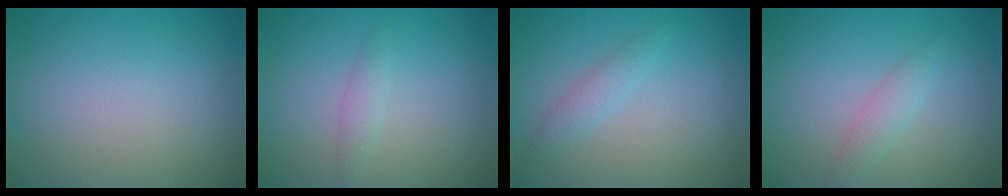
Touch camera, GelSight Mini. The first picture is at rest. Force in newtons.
{"total": 1.2, "press": 1.2, "slide": 0.0}
{"total": 1.5, "press": 1.5, "slide": 0.0}
{"total": 1.7, "press": 1.7, "slide": 0.1}